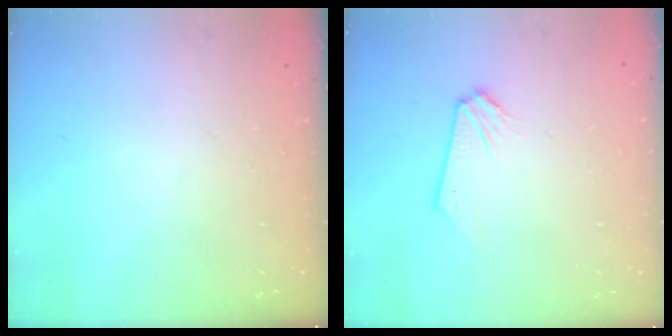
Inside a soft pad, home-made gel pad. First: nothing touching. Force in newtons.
{"total": 0.0}